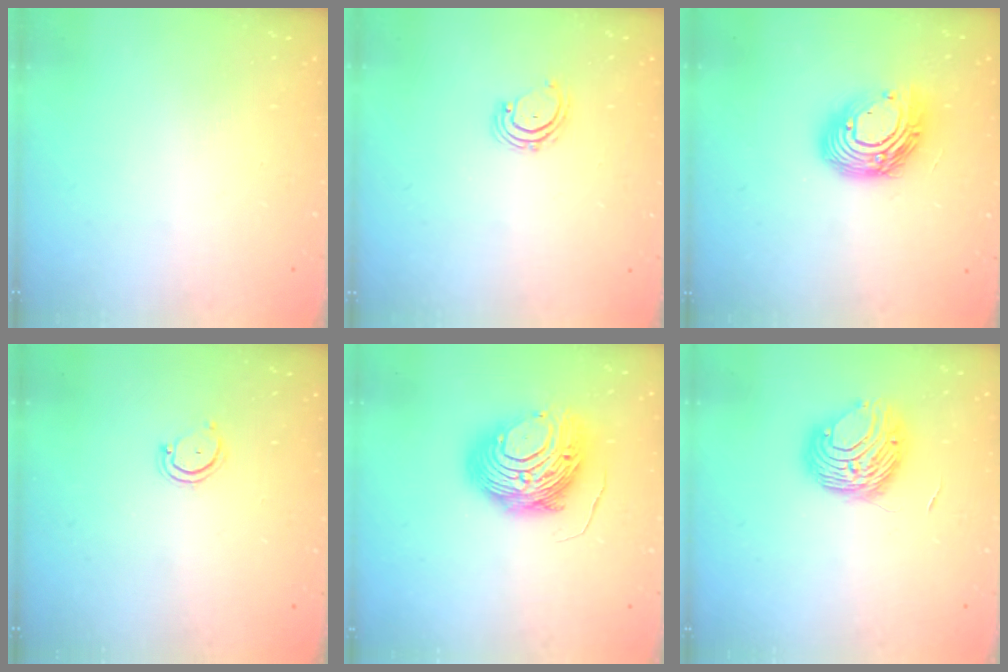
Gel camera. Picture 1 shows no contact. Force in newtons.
{"total": 2.8, "press": 2.8, "slide": 0.2}
{"total": 14.9, "press": 14.9, "slide": 1.3}
{"total": 3.8, "press": 3.8, "slide": 0.2}
{"total": 11.6, "press": 11.6, "slide": 0.9}
{"total": 8.8, "press": 8.8, "slide": 0.3}